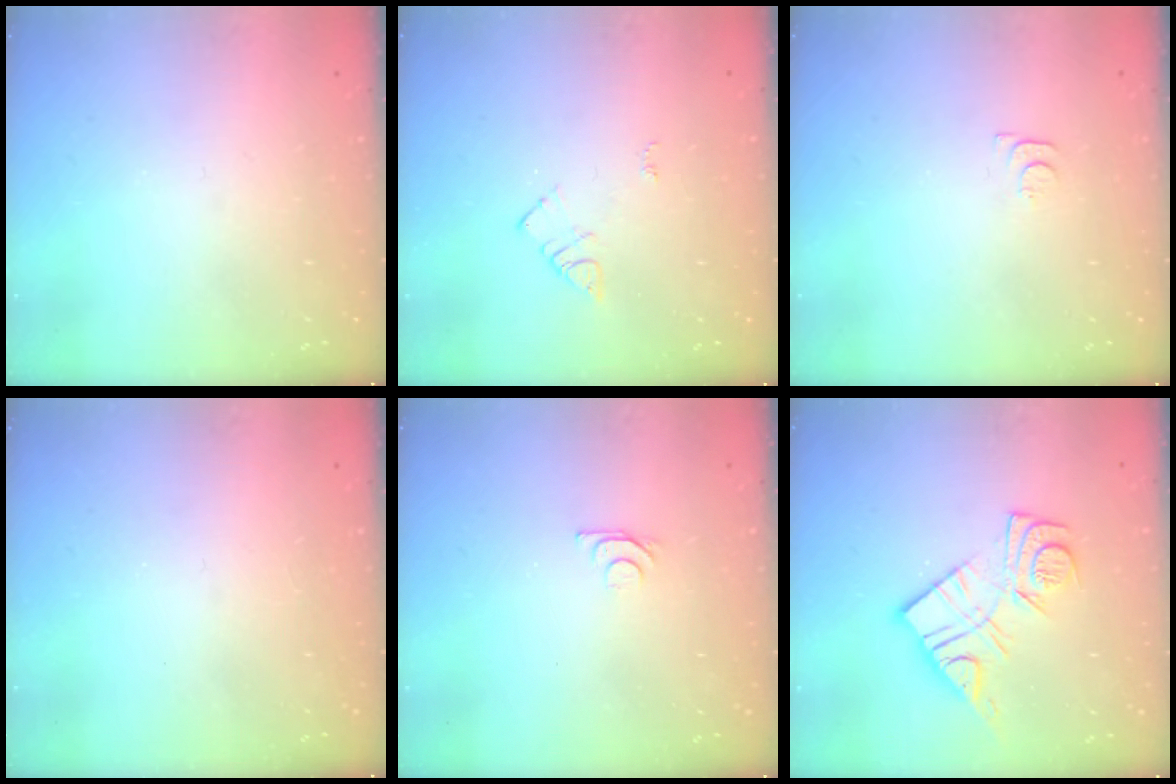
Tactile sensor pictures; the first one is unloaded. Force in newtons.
{"total": 6.3, "press": 6.3, "slide": 0.6}
{"total": 4.0, "press": 4.0, "slide": 0.5}
{"total": 2.6, "press": 2.6, "slide": 0.4}
{"total": 5.1, "press": 5.0, "slide": 0.7}
{"total": 12.3, "press": 12.2, "slide": 1.5}